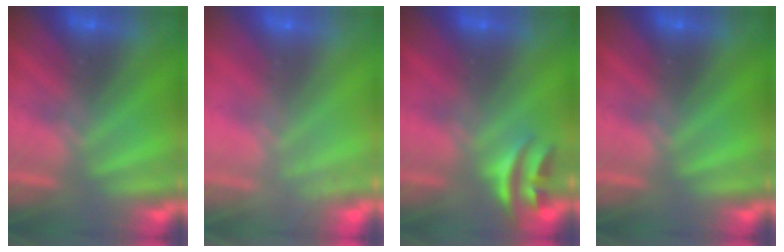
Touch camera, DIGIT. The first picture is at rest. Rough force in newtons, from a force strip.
{"total": 9.6}
{"total": 2.7}
{"total": 0.0}